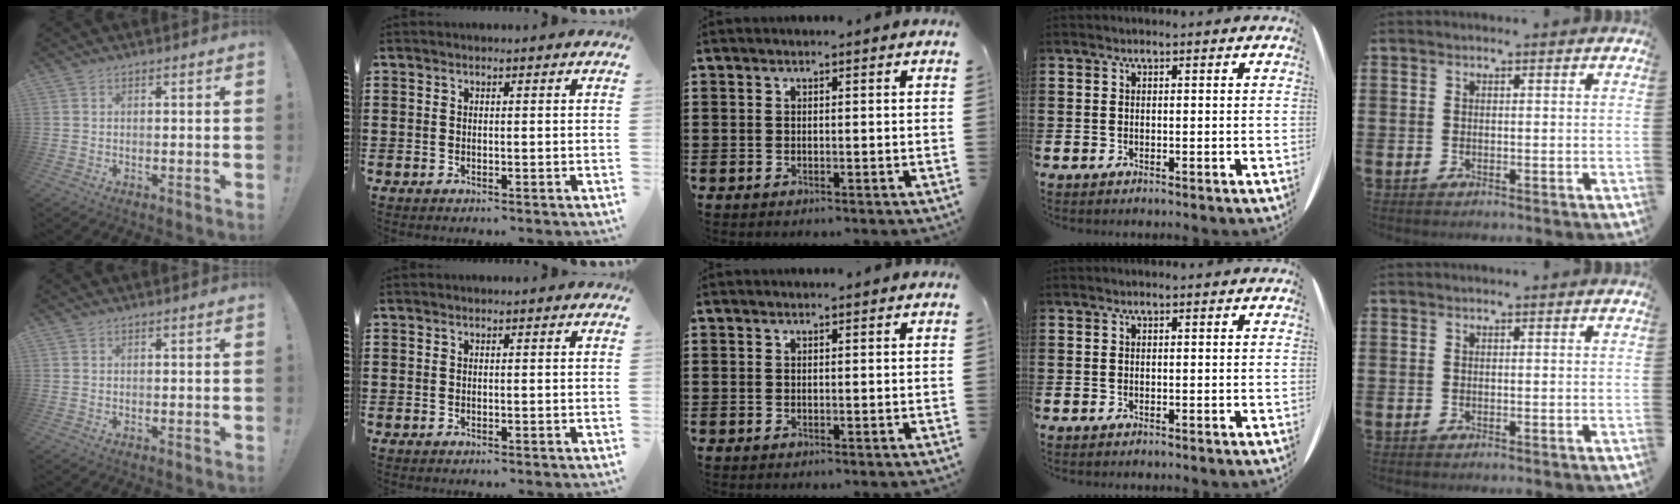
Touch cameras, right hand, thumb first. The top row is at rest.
{}